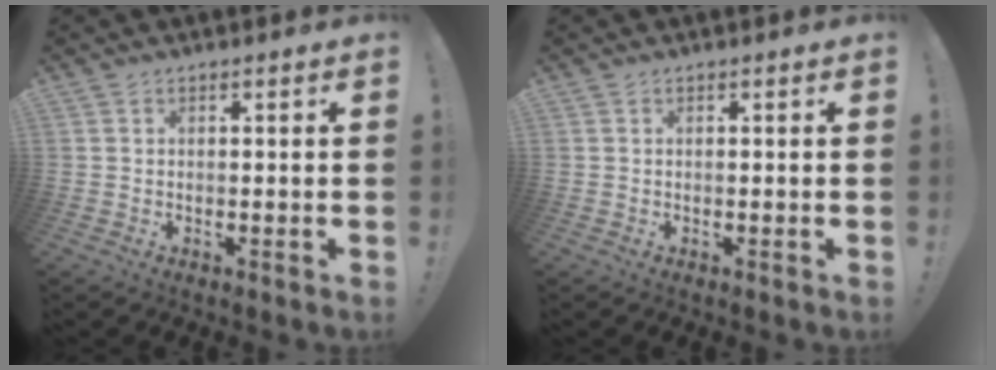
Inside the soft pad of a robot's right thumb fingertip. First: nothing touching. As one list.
[{"total": 0.0}]